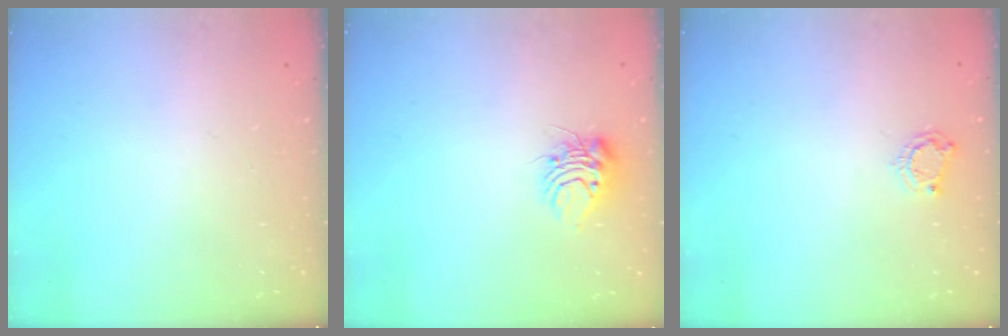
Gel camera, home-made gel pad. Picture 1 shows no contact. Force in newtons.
{"total": 6.9, "press": 6.9, "slide": 0.3}
{"total": 4.8, "press": 4.8, "slide": 0.3}